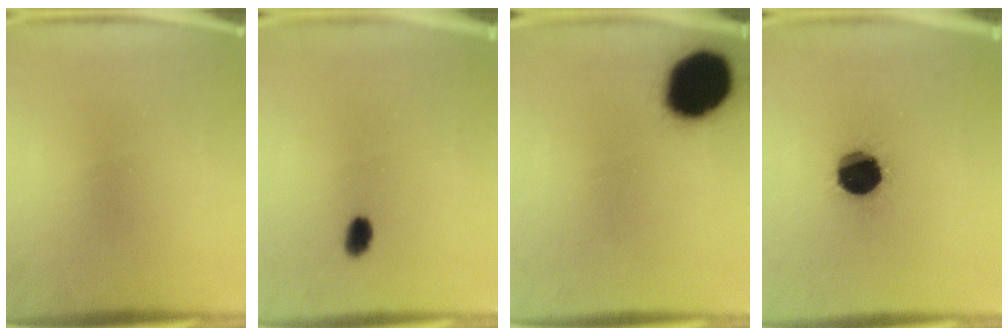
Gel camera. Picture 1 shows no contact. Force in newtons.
{"total": 2.5}
{"total": 17.5}
{"total": 19.0}